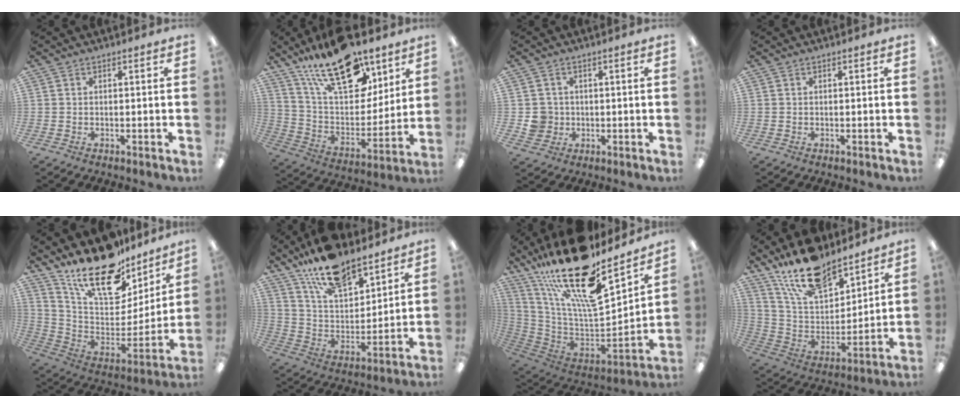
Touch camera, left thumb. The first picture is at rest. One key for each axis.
{"total": 24.1, "fx": 16.0, "fy": 11.4, "fz": 14.0, "tx": -0.243, "ty": -0.089, "tz": 0.278}
{"total": 4.7, "fx": 0.0, "fy": 4.6, "fz": 0.8, "tx": -0.016, "ty": 0.010, "tz": 0.003}
{"total": 0.0}
{"total": 22.7, "fx": 17.6, "fy": 8.9, "fz": 11.3, "tx": -0.192, "ty": -0.123, "tz": 0.308}
{"total": 16.4, "fx": 13.1, "fy": 6.4, "fz": 7.5, "tx": -0.140, "ty": -0.074, "tz": 0.236}
{"total": 25.5, "fx": 17.2, "fy": 8.2, "fz": 16.8, "tx": -0.301, "ty": -0.129, "tz": 0.293}
{"total": 18.4, "fx": 14.7, "fy": 7.6, "fz": 8.1, "tx": -0.162, "ty": -0.085, "tz": 0.265}